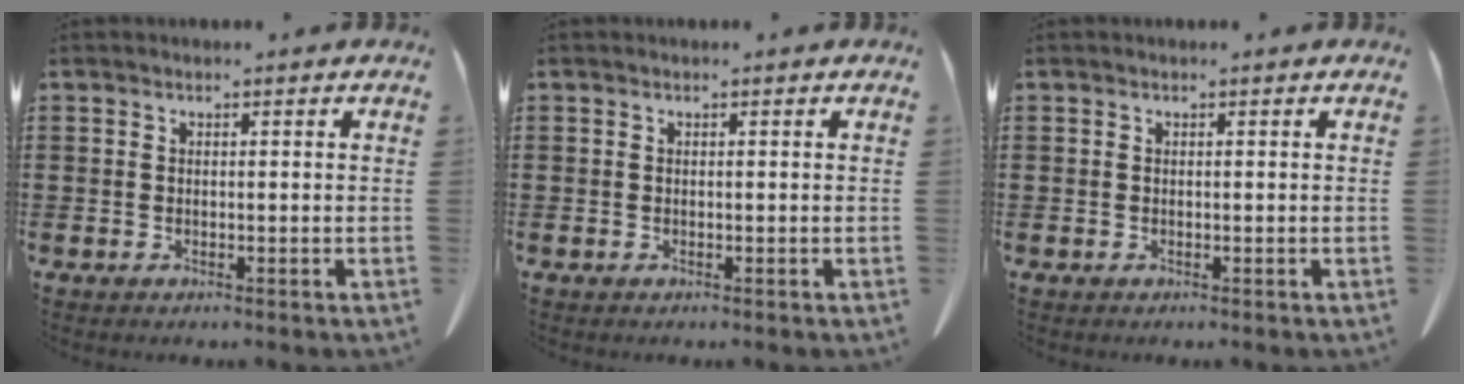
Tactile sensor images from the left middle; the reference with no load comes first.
{"total": 0.0}
{"total": 0.0}